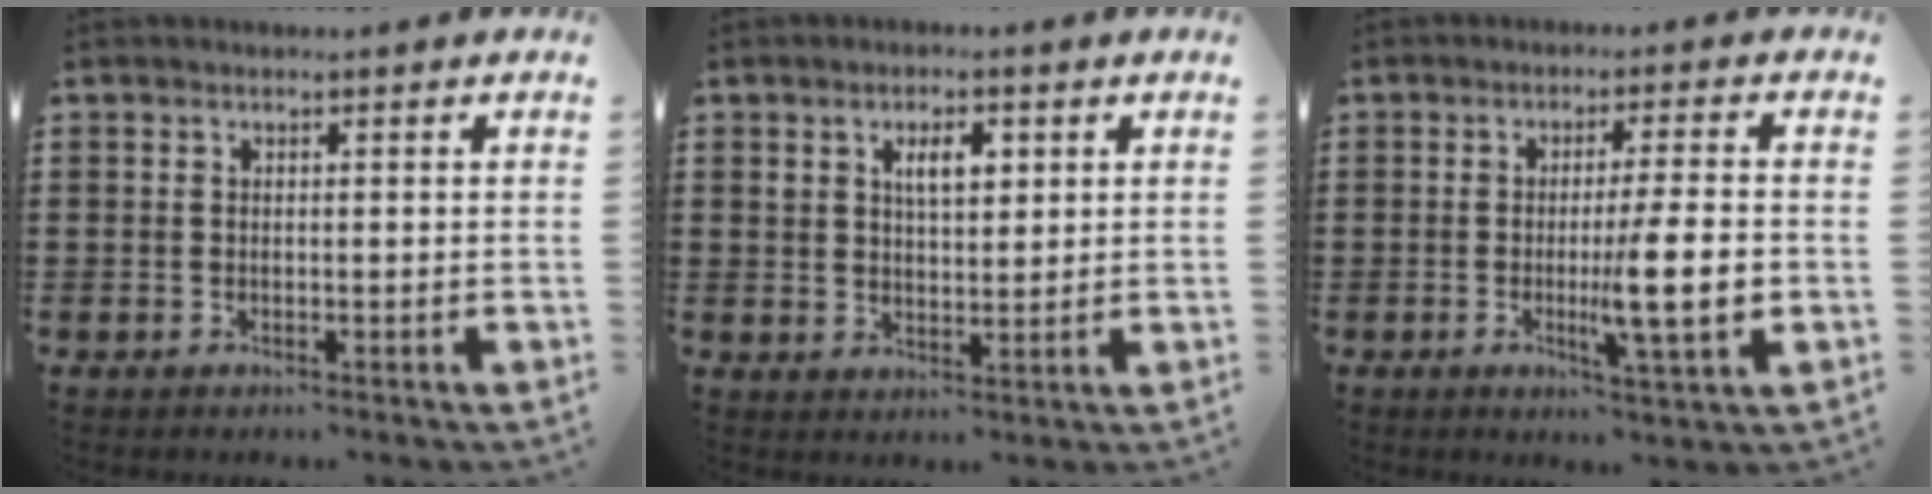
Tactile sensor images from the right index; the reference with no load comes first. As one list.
[{"total": 4.3, "force": [1.8, 2.0, 3.4], "torque": [-0.058, 0.004, 0.026]}, {"total": 8.7, "force": [-1.5, 0.7, 8.5], "torque": [-0.131, -0.013, -0.025]}]